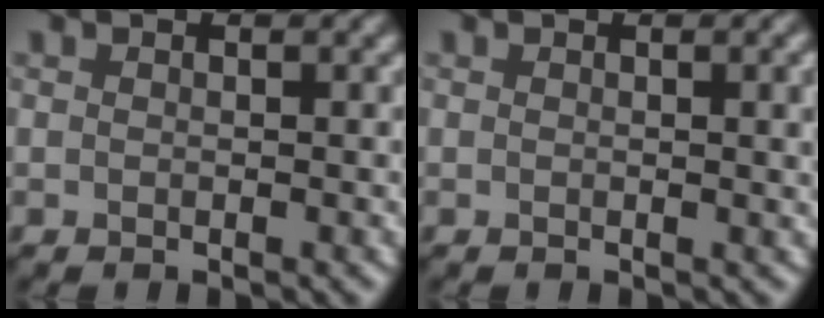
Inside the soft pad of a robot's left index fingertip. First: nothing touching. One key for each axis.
{"total": 2.1, "fx": 0.4, "fy": 0.6, "fz": 2.0, "tx": -0.018, "ty": 0.003, "tz": 0.003}